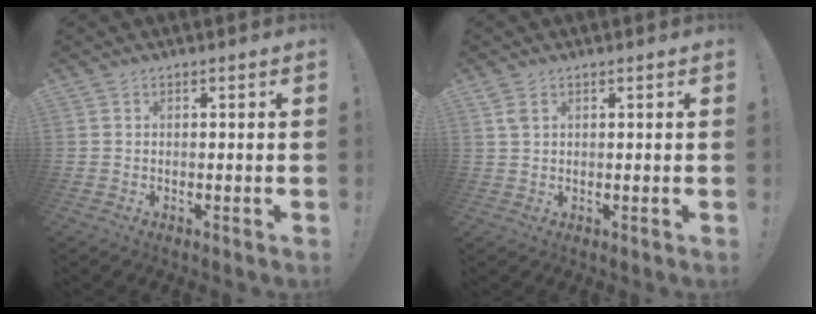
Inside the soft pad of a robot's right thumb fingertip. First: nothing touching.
{"total": 2.2, "force": [1.2, 0.9, 1.6], "torque": [-0.033, 0.002, 0.022]}